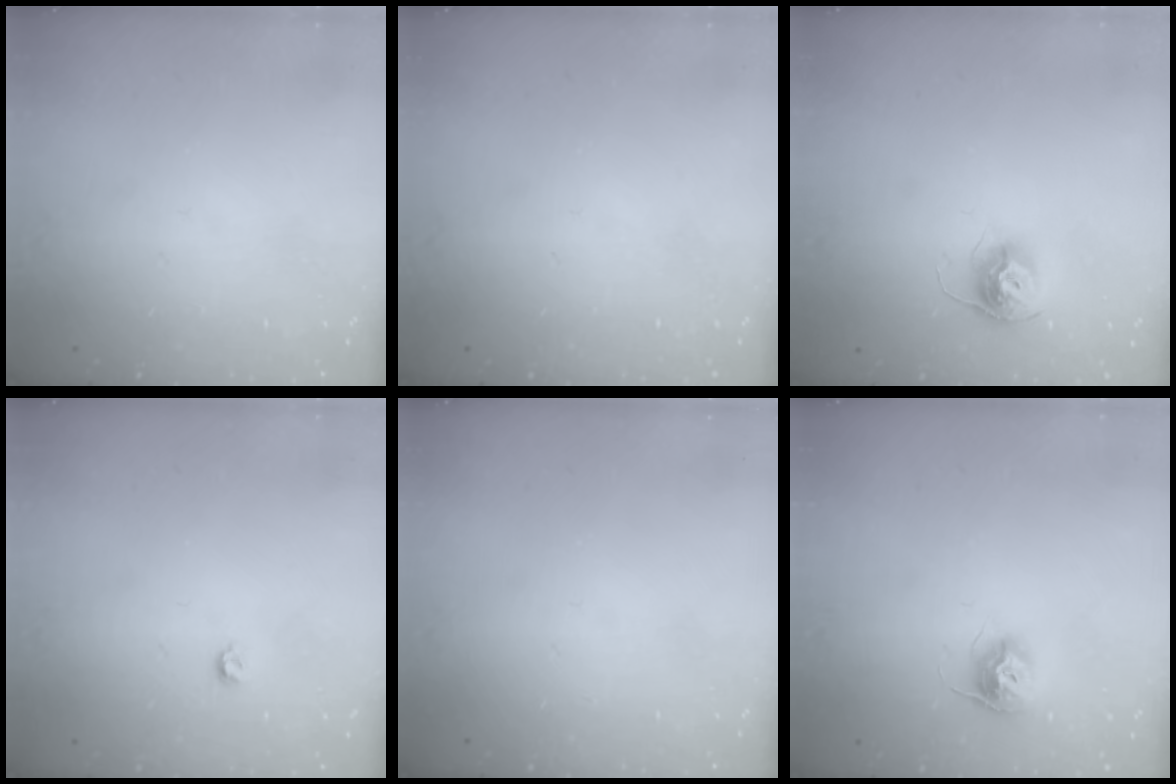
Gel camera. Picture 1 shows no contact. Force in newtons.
{"total": 0.0}
{"total": 10.8, "press": 10.8, "slide": 0.8}
{"total": 3.5, "press": 3.5, "slide": 0.5}
{"total": 0.0}
{"total": 9.3, "press": 9.3, "slide": 0.5}